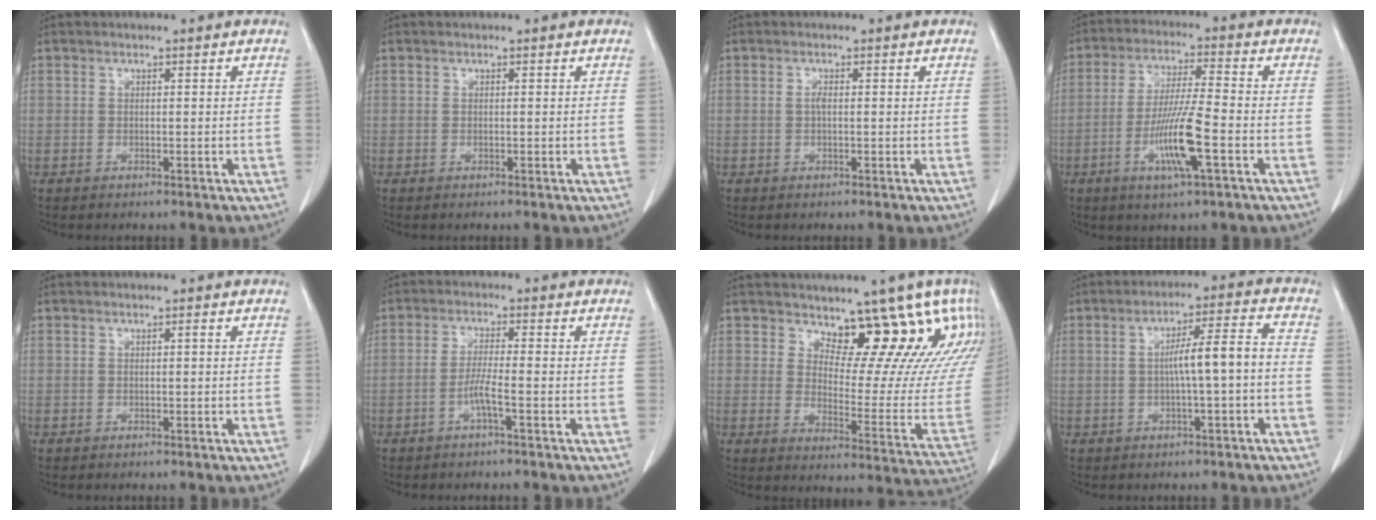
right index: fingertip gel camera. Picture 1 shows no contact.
{"total": 0.0}
{"total": 0.8, "force": [-0.1, 0.1, 0.8], "torque": [-0.018, 0.000, -0.002]}
{"total": 9.9, "force": [-3.4, 0.2, 9.3], "torque": [-0.180, -0.012, -0.067]}
{"total": 0.0}
{"total": 3.3, "force": [-1.6, -0.3, 2.9], "torque": [-0.058, 0.002, -0.034]}
{"total": 16.5, "force": [12.3, 5.6, 9.4], "torque": [-0.090, -0.029, 0.141]}
{"total": 6.7, "force": [-0.9, -0.1, 6.6], "torque": [-0.108, 0.019, -0.011]}